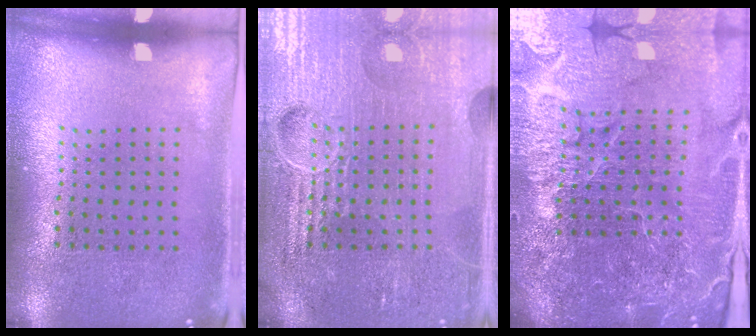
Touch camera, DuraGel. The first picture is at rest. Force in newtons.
{"total": 7.1, "press": 7.1, "slide": 0.9}
{"total": 6.2, "press": 5.5, "slide": 2.9}